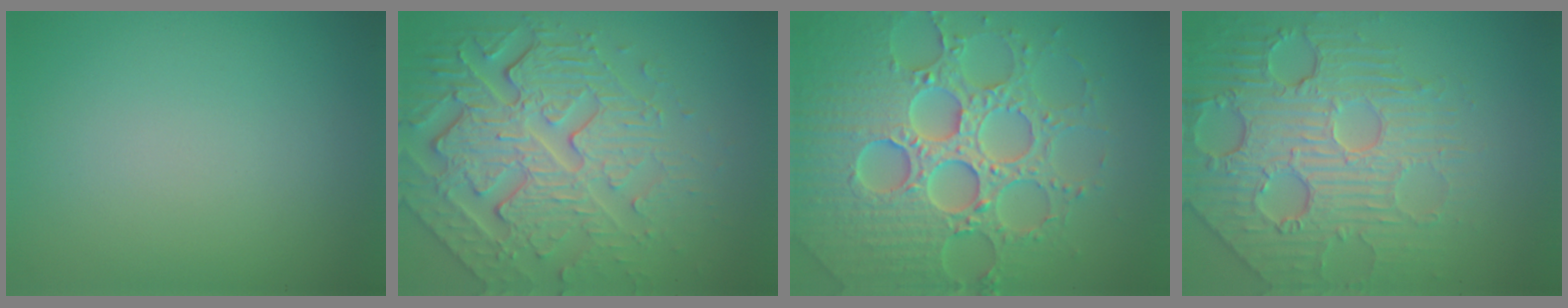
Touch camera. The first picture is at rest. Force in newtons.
{"total": 8.4, "press": 5.9, "slide": 6.0}
{"total": 8.1, "press": 7.9, "slide": 1.8}
{"total": 7.6, "press": 5.6, "slide": 5.2}